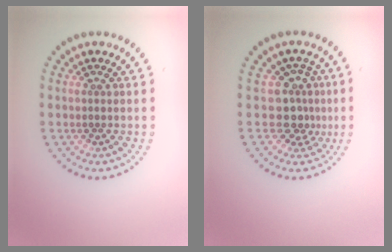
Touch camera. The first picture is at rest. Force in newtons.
{"total": 2.9, "press": 2.2, "slide": 1.9}